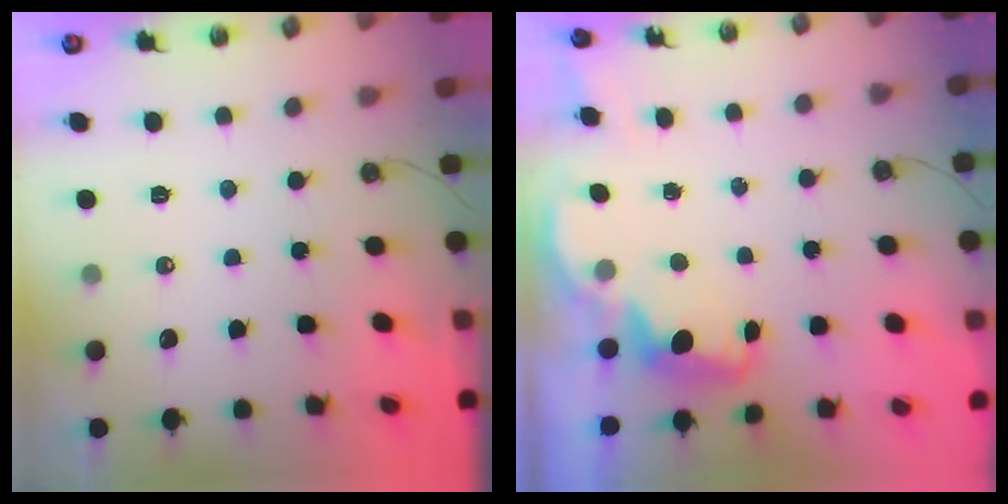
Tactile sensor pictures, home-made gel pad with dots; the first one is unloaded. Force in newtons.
{"total": 2.2, "press": 2.2, "slide": 0.6}